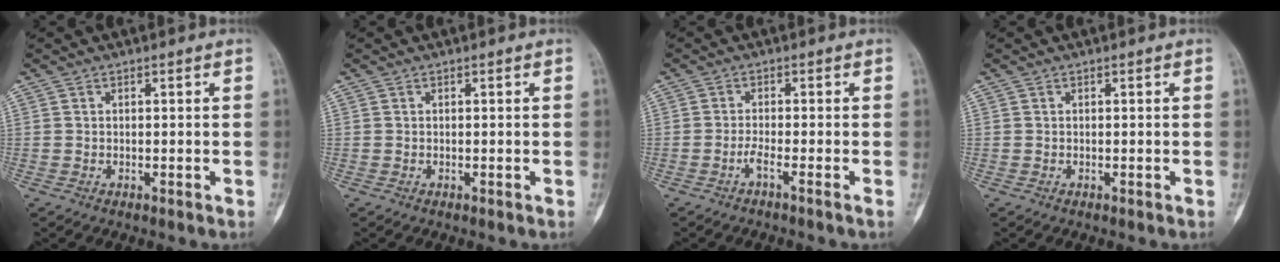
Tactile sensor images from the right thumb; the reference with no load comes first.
{"total": 0.0}
{"total": 1.6, "force": [-1.1, -0.4, 1.2], "torque": [-0.033, 0.003, -0.025]}
{"total": 0.0}